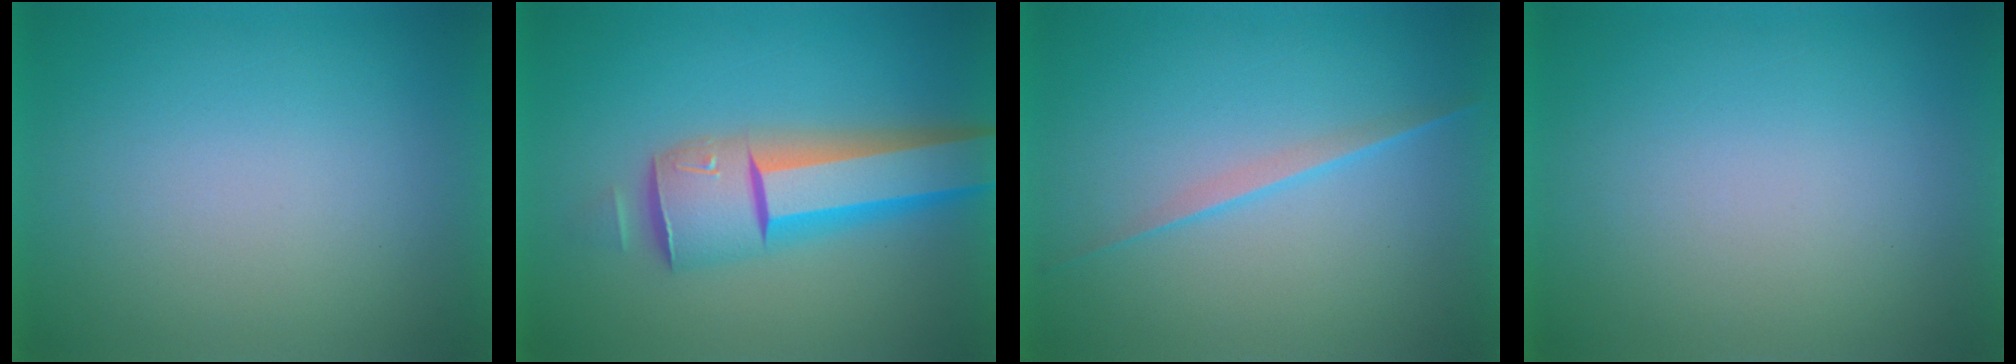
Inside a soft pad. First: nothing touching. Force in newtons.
{"total": 7.5}
{"total": 2.1}
{"total": 0.0}